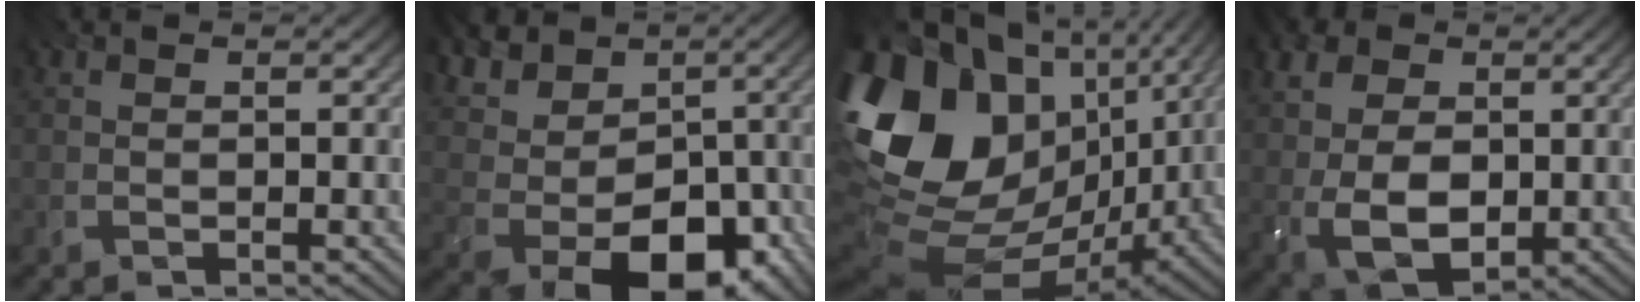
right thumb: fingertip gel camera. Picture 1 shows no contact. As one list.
[{"total": 13.2, "force": [-0.4, 9.8, 8.8], "torque": [-0.160, -0.013, 0.012]}, {"total": 20.0, "force": [2.7, 13.8, 14.3], "torque": [-0.296, -0.006, 0.061]}, {"total": 10.5, "force": [0.5, 7.5, 7.3], "torque": [-0.182, -0.005, 0.002]}]